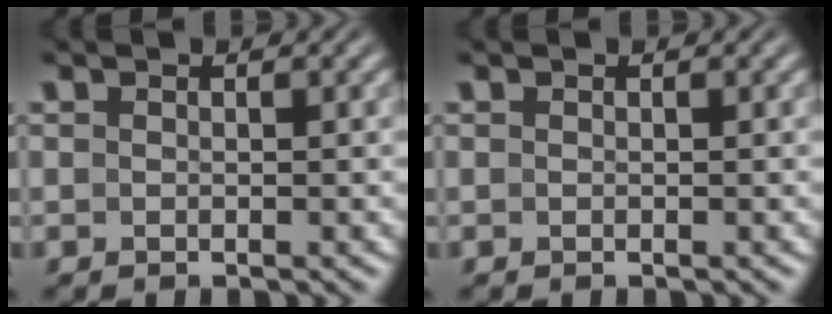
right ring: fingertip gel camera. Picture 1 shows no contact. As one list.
[{"total": 0.0}]